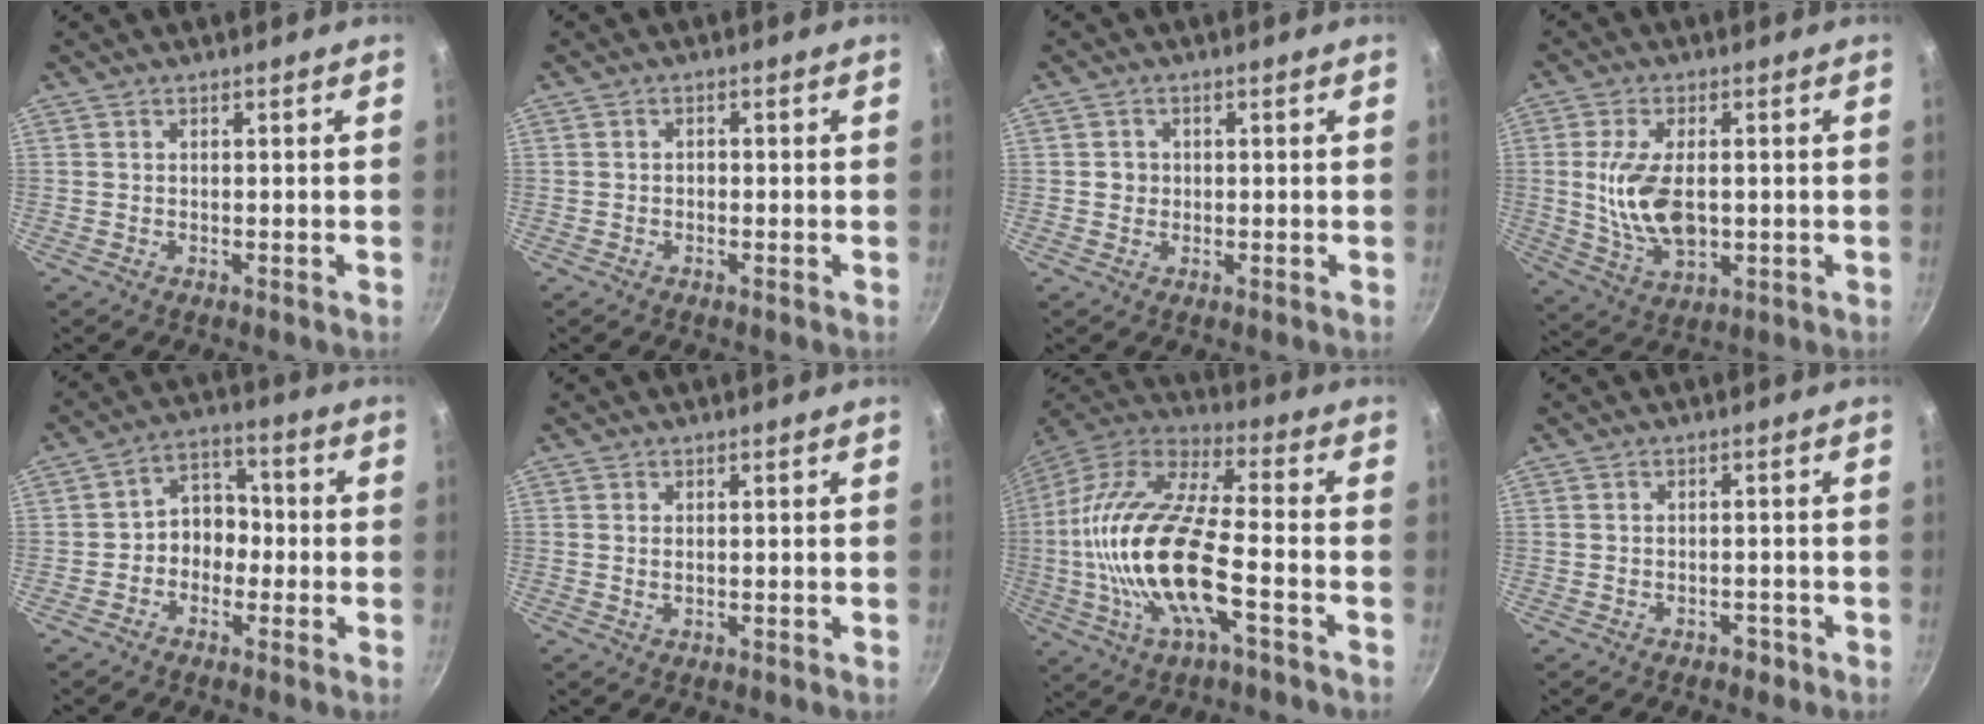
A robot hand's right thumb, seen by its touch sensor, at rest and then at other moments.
{"total": 0.9, "force": [-0.5, 0.7, 0.4], "torque": [-0.006, 0.004, -0.008]}
{"total": 2.0, "force": [0.0, 1.9, 0.6], "torque": [0.004, 0.005, -0.002]}
{"total": 11.7, "force": [0.0, 6.4, 9.8], "torque": [-0.179, -0.003, 0.006]}
{"total": 6.9, "force": [-1.7, 5.6, 3.7], "torque": [-0.012, 0.035, -0.040]}
{"total": 1.0, "force": [0.0, 0.6, 0.8], "torque": [-0.016, 0.001, 0.000]}
{"total": 23.0, "force": [-4.8, 8.5, 20.8], "torque": [-0.412, 0.029, -0.105]}
{"total": 1.8, "force": [-1.2, 1.0, 0.7], "torque": [0.000, 0.019, -0.007]}